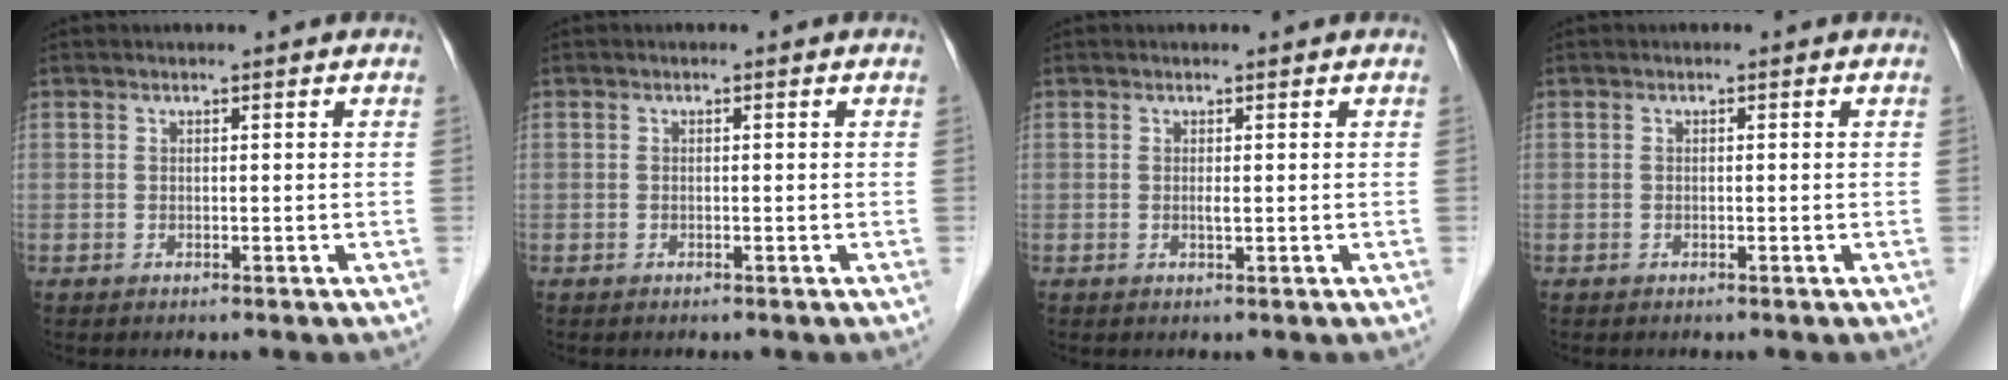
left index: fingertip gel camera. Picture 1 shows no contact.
{"total": 0.0}
{"total": 0.7, "force": [0.3, 0.0, 0.6], "torque": [-0.010, 0.001, 0.005]}
{"total": 0.0}